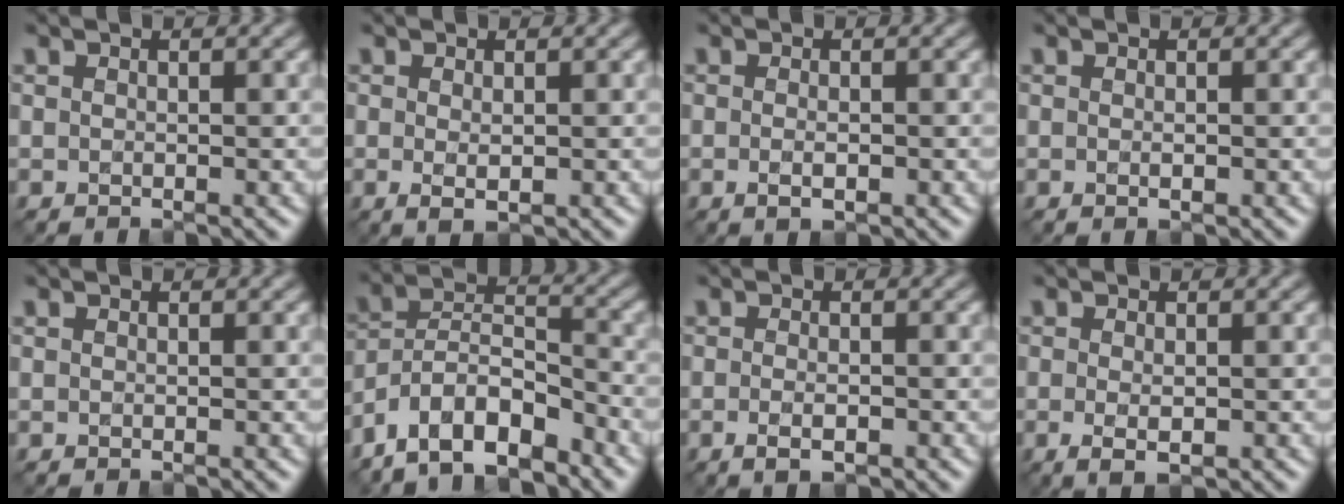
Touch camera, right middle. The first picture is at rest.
{"total": 1.5, "force": [-0.1, 0.5, 1.4], "torque": [-0.025, -0.005, 0.001]}
{"total": 1.4, "force": [-0.4, 0.5, 1.3], "torque": [-0.025, -0.005, -0.008]}
{"total": 0.5, "force": [-0.1, 0.1, 0.5], "torque": [-0.011, -0.002, -0.001]}
{"total": 0.0}
{"total": 9.3, "force": [-6.9, 3.8, 5.0], "torque": [-0.080, 0.009, -0.134]}
{"total": 1.8, "force": [-0.7, 0.6, 1.5], "torque": [-0.030, -0.006, -0.013]}
{"total": 2.1, "force": [-0.5, 0.7, 1.9], "torque": [-0.037, -0.009, -0.005]}